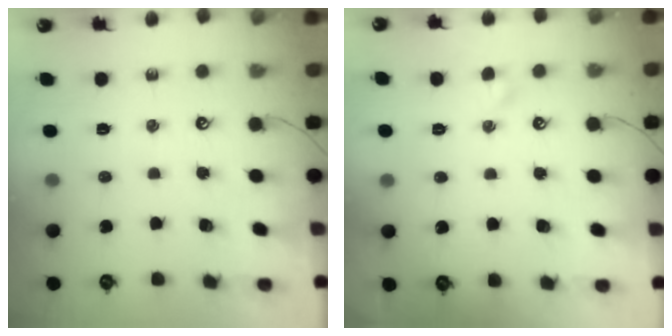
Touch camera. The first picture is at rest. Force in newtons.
{"total": 1.1, "press": 1.0, "slide": 0.3}